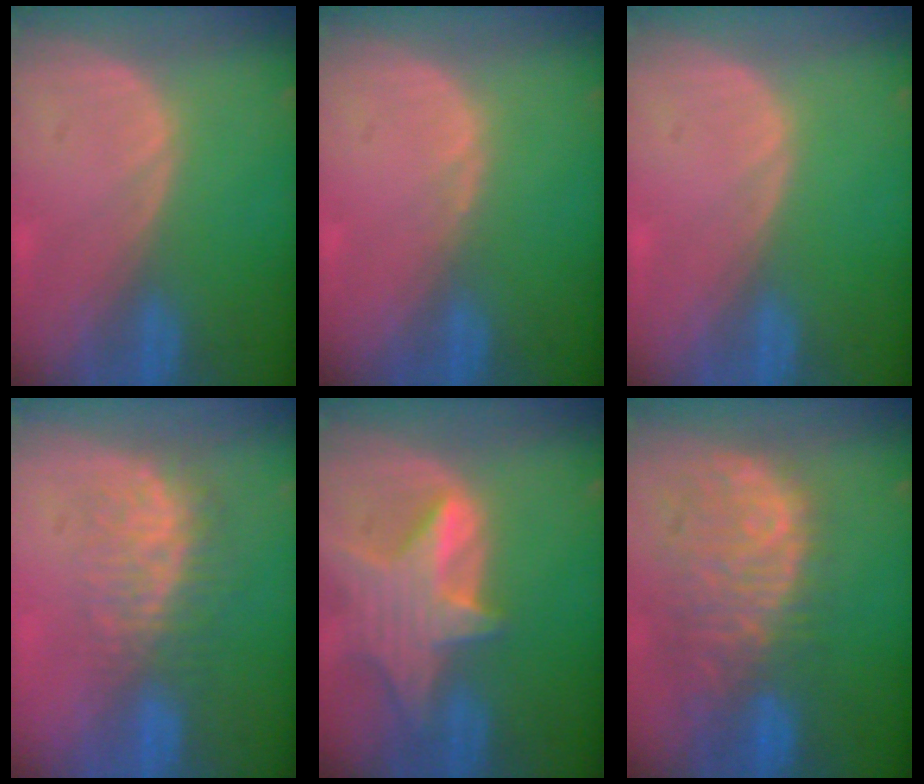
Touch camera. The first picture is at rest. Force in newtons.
{"total": 0.6, "press": 0.5, "slide": 0.3}
{"total": 0.0}
{"total": 8.2, "press": 7.2, "slide": 3.9}
{"total": 8.1, "press": 7.4, "slide": 3.4}
{"total": 11.5, "press": 9.8, "slide": 5.9}